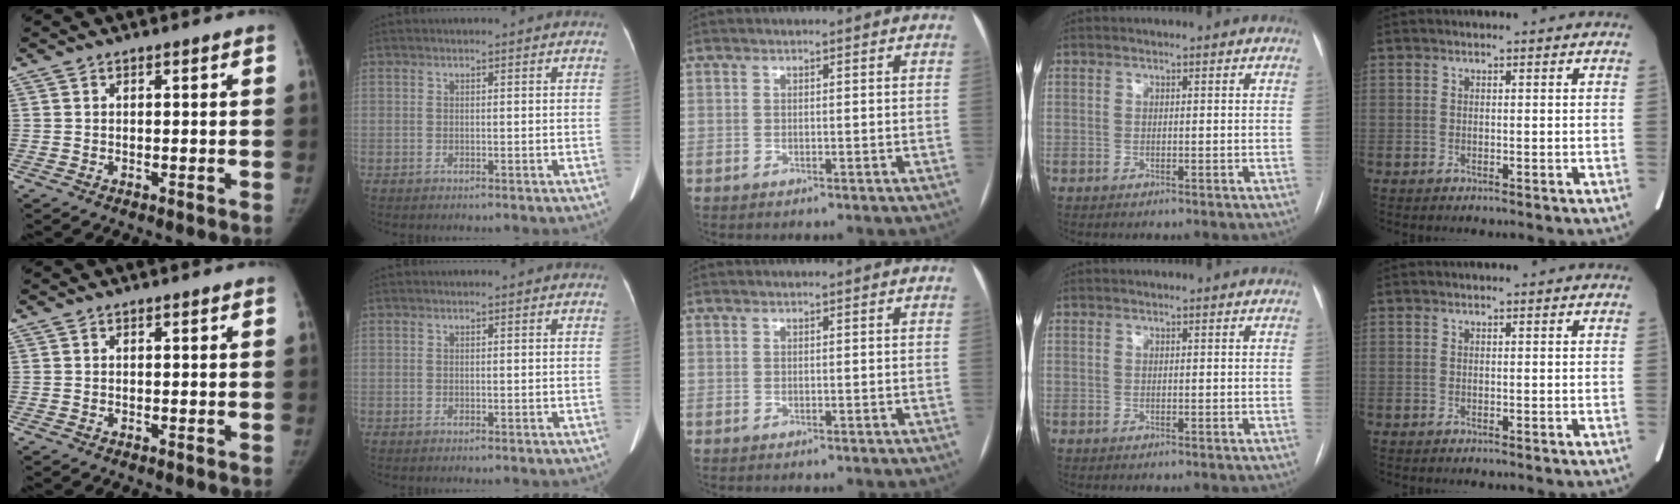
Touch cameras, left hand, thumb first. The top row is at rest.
{}